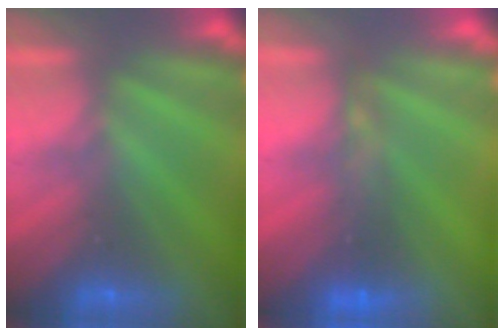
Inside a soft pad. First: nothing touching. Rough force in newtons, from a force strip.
{"total": 4.2}